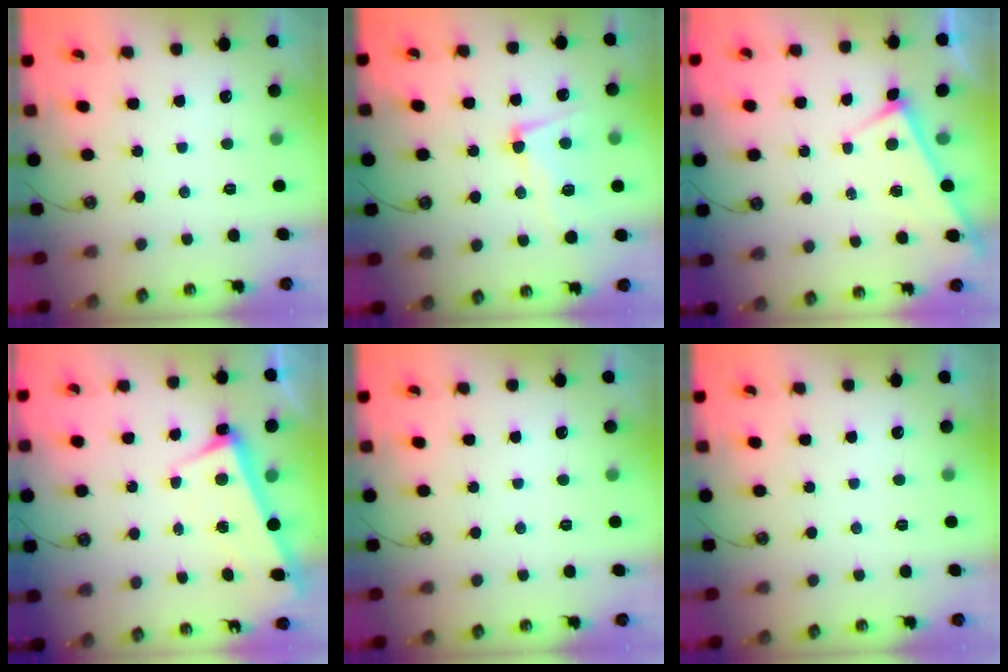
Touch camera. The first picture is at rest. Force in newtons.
{"total": 8.1, "press": 7.8, "slide": 1.9}
{"total": 3.0, "press": 3.0, "slide": 0.2}
{"total": 3.3, "press": 3.1, "slide": 0.9}
{"total": 0.0}
{"total": 0.0}